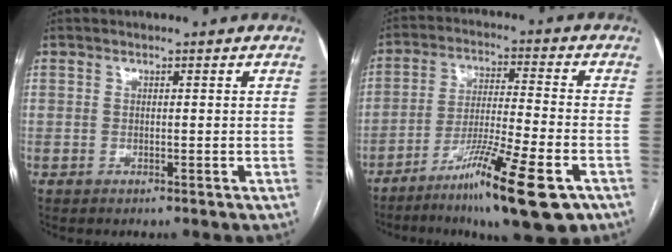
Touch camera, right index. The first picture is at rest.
{"total": 15.4, "force": [-8.8, 1.1, 12.6], "torque": [-0.204, -0.029, -0.146]}